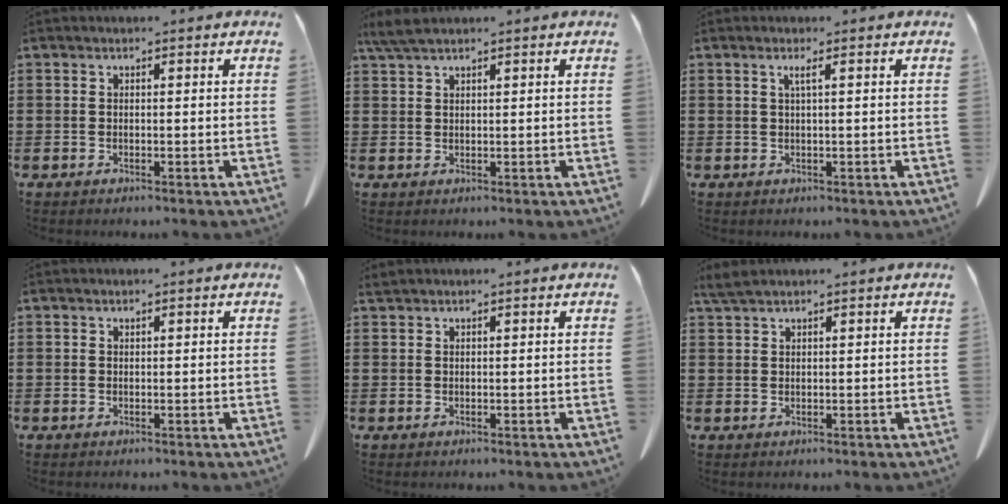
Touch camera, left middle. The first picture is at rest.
{"total": 2.7, "force": [1.9, 0.4, 1.8], "torque": [-0.039, -0.001, 0.037]}
{"total": 1.3, "force": [0.4, -0.1, 1.3], "torque": [-0.024, -0.001, 0.007]}
{"total": 0.0}
{"total": 0.6, "force": [0.6, 0.0, 0.1], "torque": [-0.005, -0.002, 0.013]}
{"total": 2.0, "force": [1.7, 0.2, 1.1], "torque": [-0.027, 0.000, 0.031]}